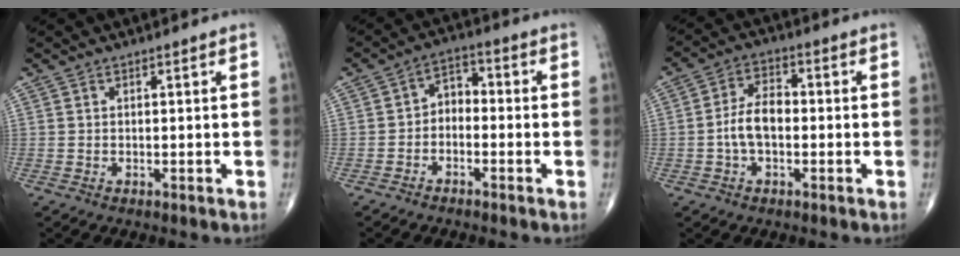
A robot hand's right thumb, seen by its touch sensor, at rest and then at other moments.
{"total": 4.6, "force": [-1.6, 3.2, 2.9], "torque": [-0.032, 0.033, -0.041]}
{"total": 6.8, "force": [-1.1, 4.0, 5.5], "torque": [-0.101, 0.024, -0.027]}